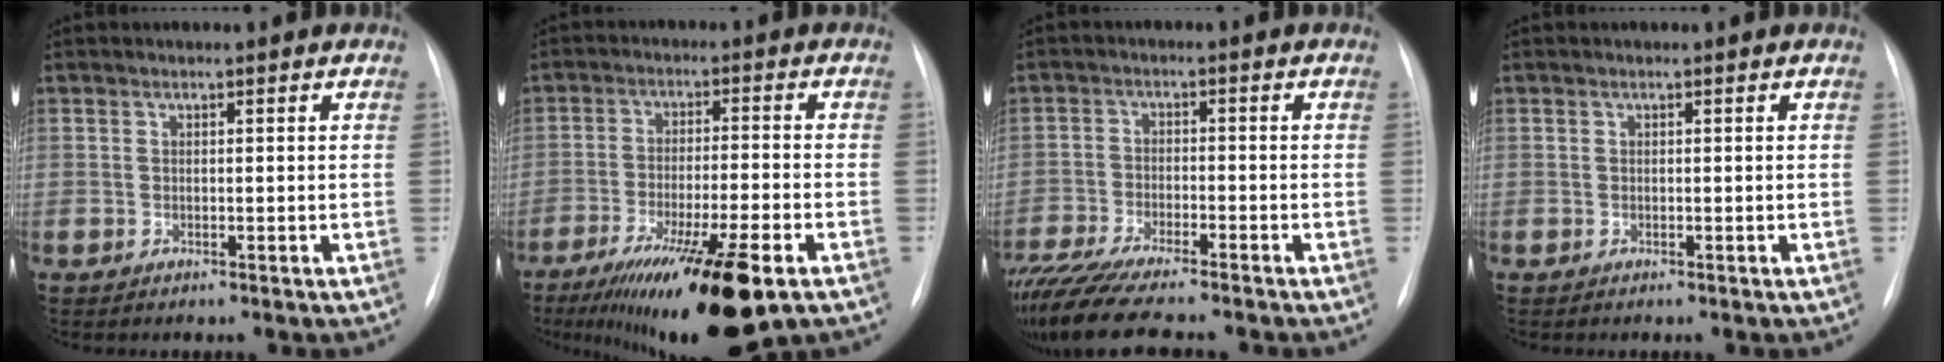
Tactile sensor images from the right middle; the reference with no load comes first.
{"total": 17.3, "force": [-10.3, 2.4, 13.7], "torque": [-0.194, -0.038, -0.165]}
{"total": 12.7, "force": [-10.7, 1.5, 6.5], "torque": [-0.113, -0.027, -0.175]}
{"total": 0.0}